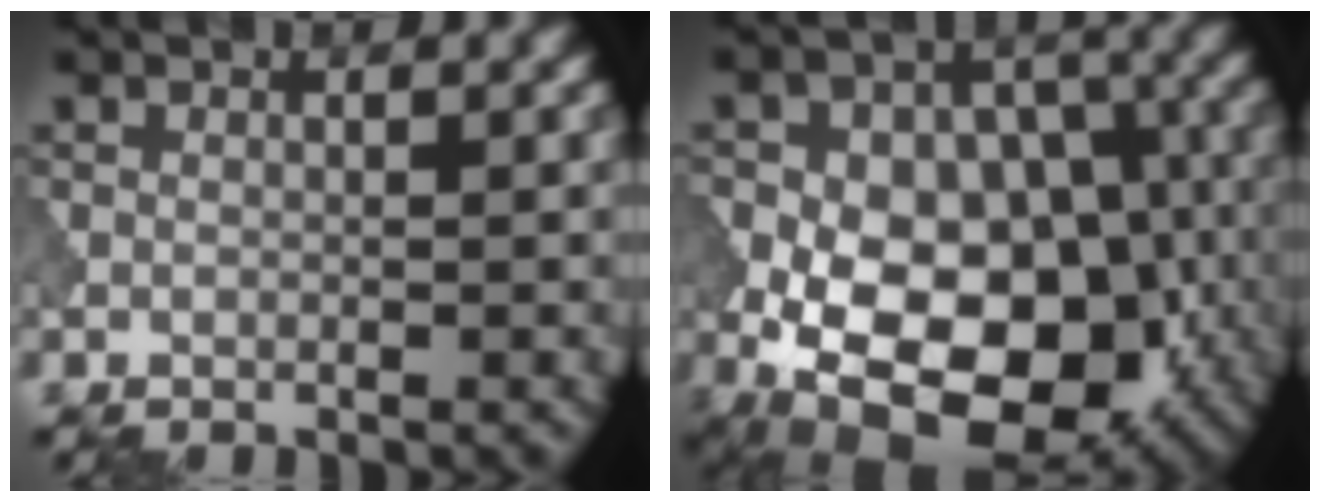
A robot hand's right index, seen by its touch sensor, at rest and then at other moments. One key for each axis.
{"total": 15.6, "fx": -4.8, "fy": 9.9, "fz": 11.1, "tx": -0.147, "ty": -0.010, "tz": -0.065}